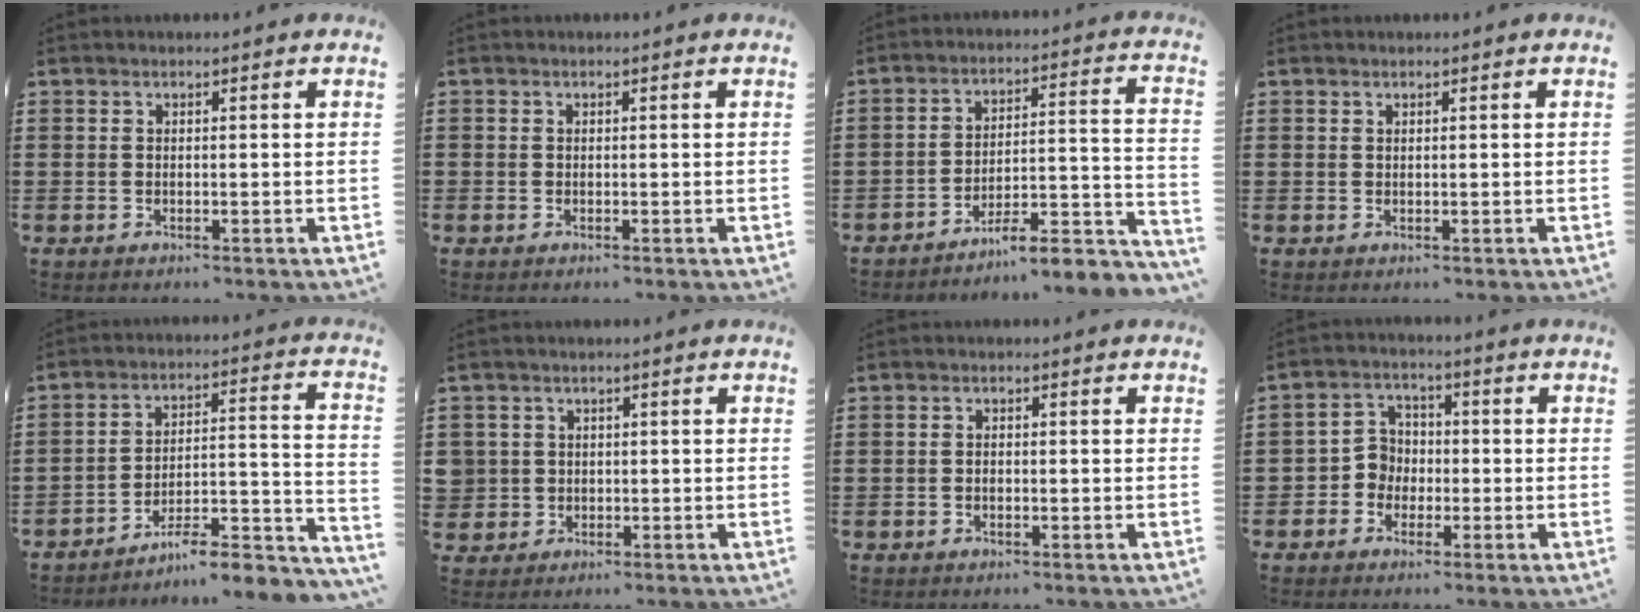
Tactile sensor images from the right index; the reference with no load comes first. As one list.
[{"total": 0.0}, {"total": 6.7, "force": [-6.0, 0.7, 2.8], "torque": [-0.040, -0.005, -0.118]}, {"total": 0.0}, {"total": 7.4, "force": [-6.7, 1.0, 3.0], "torque": [-0.037, 0.003, -0.129]}, {"total": 2.4, "force": [-0.2, 2.4, 0.0], "torque": [-0.014, 0.009, -0.007]}, {"total": 0.9, "force": [-0.5, 0.3, 0.6], "torque": [-0.012, -0.003, -0.011]}, {"total": 4.4, "force": [-1.1, 4.0, 1.3], "torque": [-0.040, 0.014, -0.024]}]